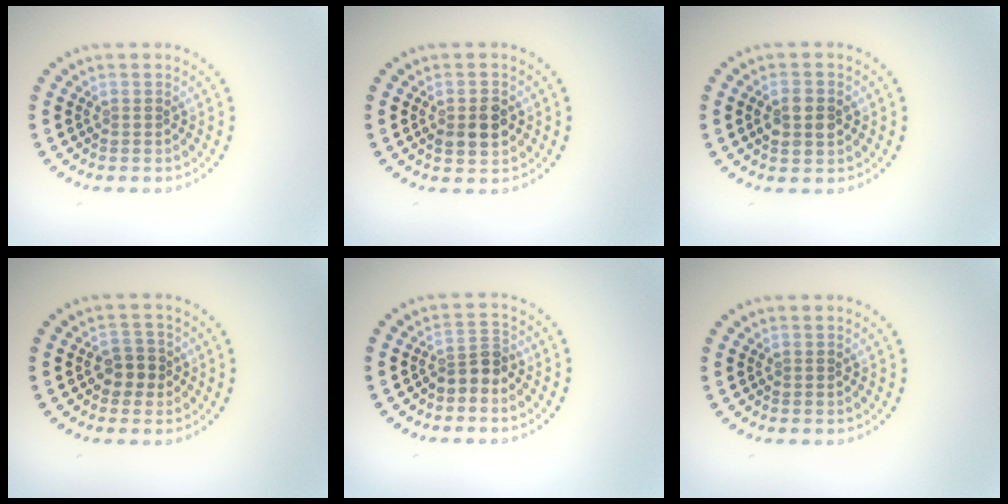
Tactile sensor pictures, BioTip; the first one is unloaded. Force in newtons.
{"total": 2.9, "press": 2.9, "slide": 0.1}
{"total": 2.9, "press": 2.9, "slide": 0.2}
{"total": 2.1, "press": 1.9, "slide": 0.7}
{"total": 2.2, "press": 1.8, "slide": 1.3}
{"total": 0.0}